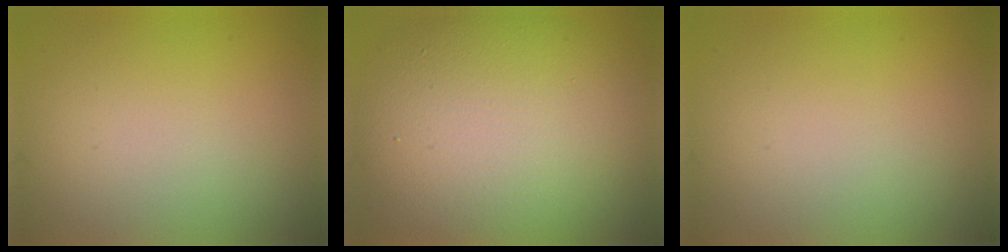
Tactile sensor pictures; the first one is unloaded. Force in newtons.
{"total": 12.7, "press": 12.6, "slide": 0.8}
{"total": 0.0}